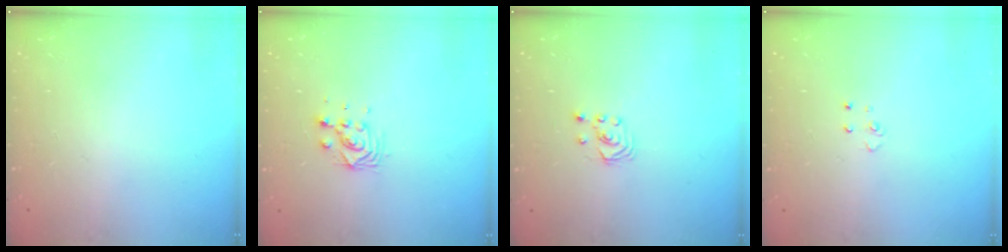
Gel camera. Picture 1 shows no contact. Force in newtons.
{"total": 6.2, "press": 6.2, "slide": 0.2}
{"total": 1.9, "press": 1.9, "slide": 0.2}
{"total": 3.9, "press": 3.9, "slide": 0.3}